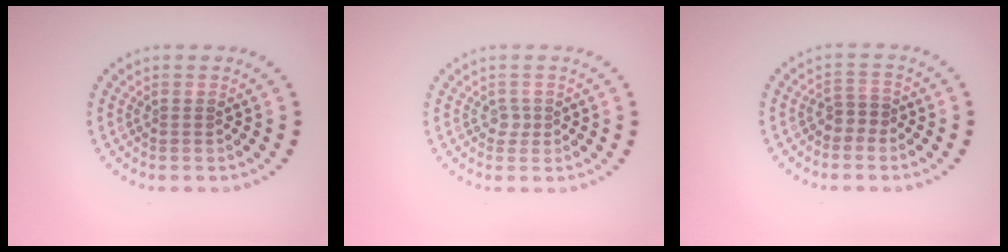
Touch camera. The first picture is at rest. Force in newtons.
{"total": 1.0, "press": 0.8, "slide": 0.7}
{"total": 1.6, "press": 1.3, "slide": 0.9}